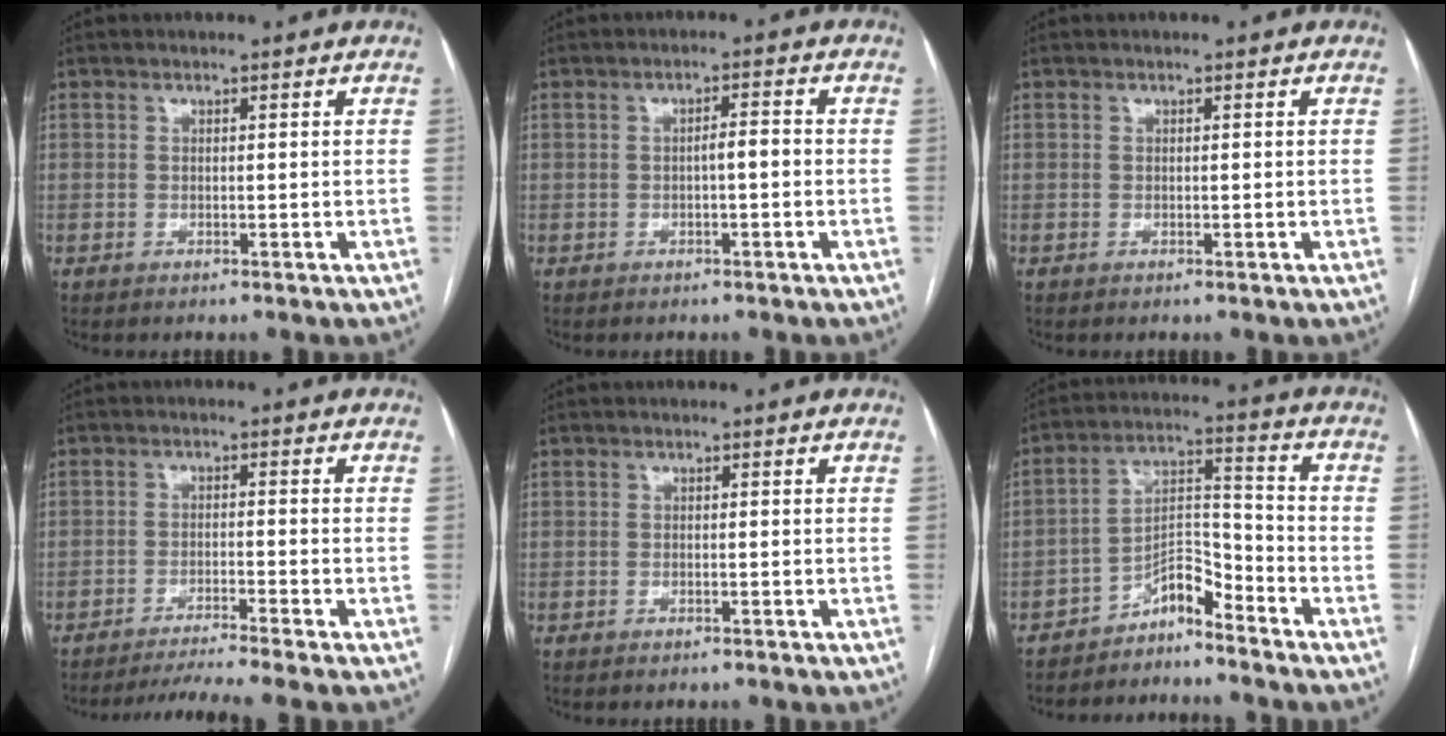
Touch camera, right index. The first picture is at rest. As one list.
[{"total": 2.3, "force": [-0.4, 0.5, 2.2], "torque": [-0.033, 0.005, -0.007]}, {"total": 0.0}, {"total": 7.4, "force": [-6.5, -2.5, 2.6], "torque": [-0.032, -0.017, -0.106]}, {"total": 0.0}, {"total": 6.0, "force": [-5.2, 1.6, 2.4], "torque": [-0.035, 0.026, -0.094]}]